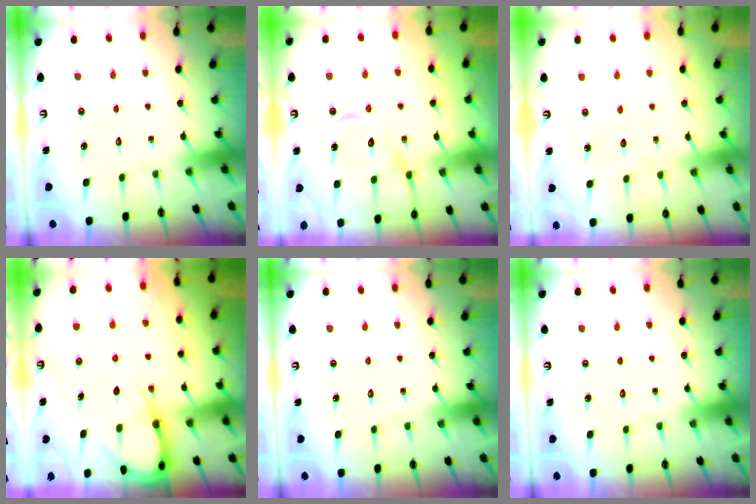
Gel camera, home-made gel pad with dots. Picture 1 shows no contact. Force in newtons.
{"total": 13.9, "press": 13.9, "slide": 1.5}
{"total": 2.0, "press": 2.0, "slide": 0.1}
{"total": 7.7, "press": 7.7, "slide": 0.9}
{"total": 0.0}
{"total": 0.0}